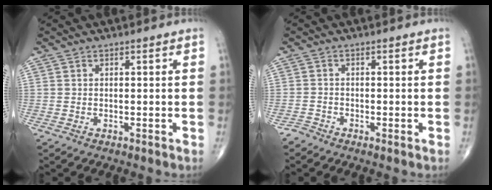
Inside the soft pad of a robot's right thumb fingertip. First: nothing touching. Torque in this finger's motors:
{"motor_torque": [0.54, 0.16, -0.12, -0.31, 0.01]}